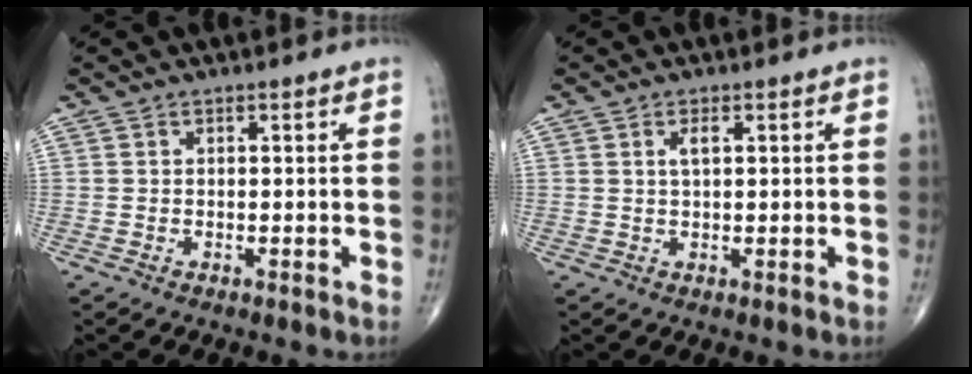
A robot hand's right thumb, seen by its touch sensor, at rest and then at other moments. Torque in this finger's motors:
{"motor_torque": [0.21, 0.54, 0.16, -0.22, 0.02]}